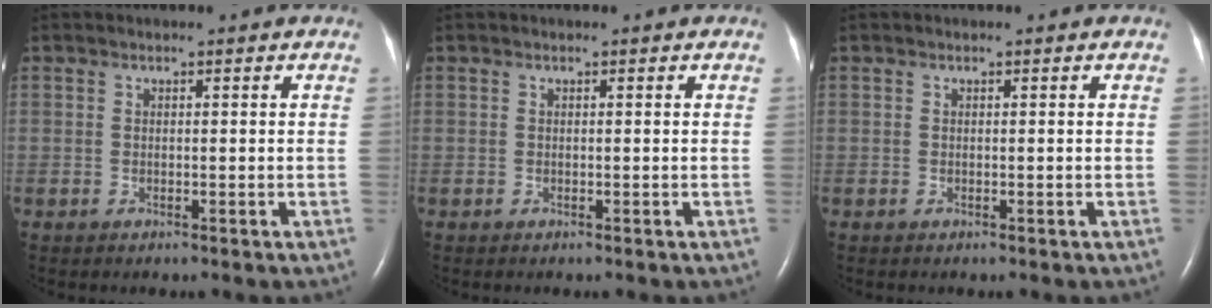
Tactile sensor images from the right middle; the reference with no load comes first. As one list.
[{"total": 0.0}, {"total": 0.0}]